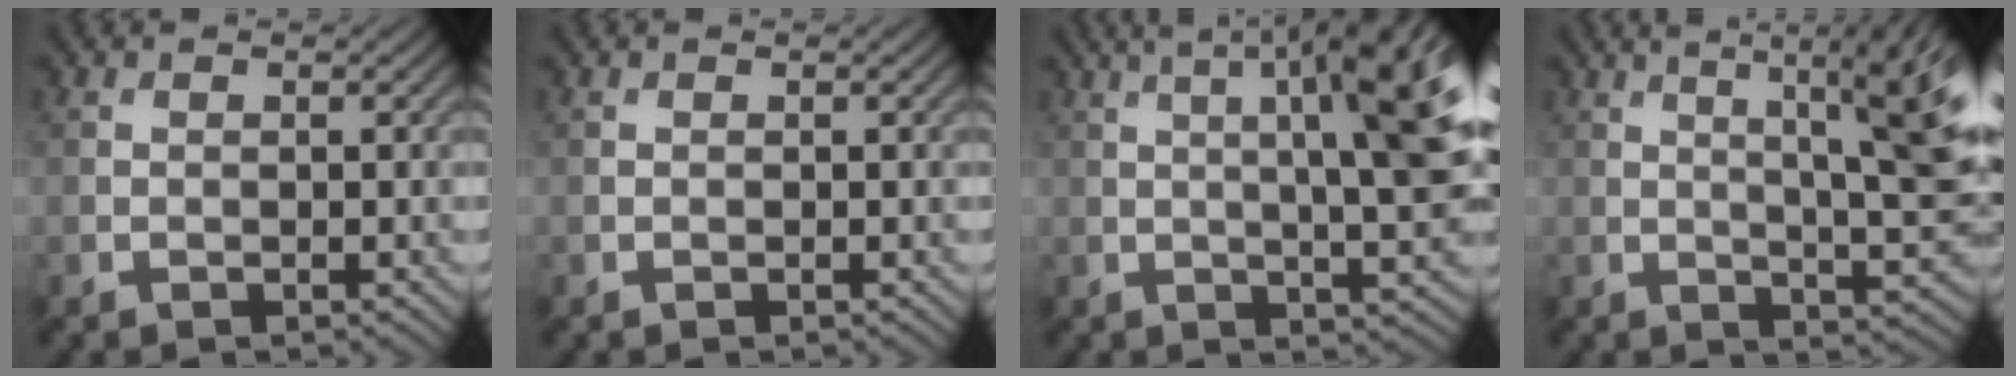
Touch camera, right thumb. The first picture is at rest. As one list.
[{"total": 0.0}, {"total": 12.1, "force": [3.1, 2.8, 11.4], "torque": [-0.141, 0.025, 0.046]}, {"total": 11.1, "force": [3.6, 2.6, 10.2], "torque": [-0.130, 0.022, 0.051]}]